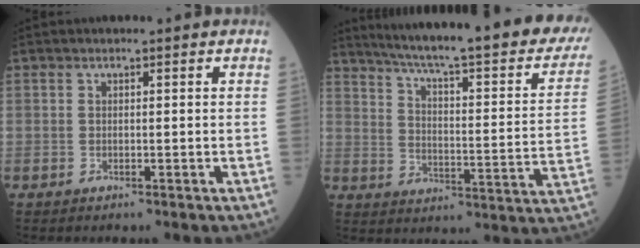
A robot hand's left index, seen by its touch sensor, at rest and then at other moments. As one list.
[{"total": 31.2, "force": [25.9, 3.1, 17.2], "torque": [-0.250, -0.062, 0.330]}]